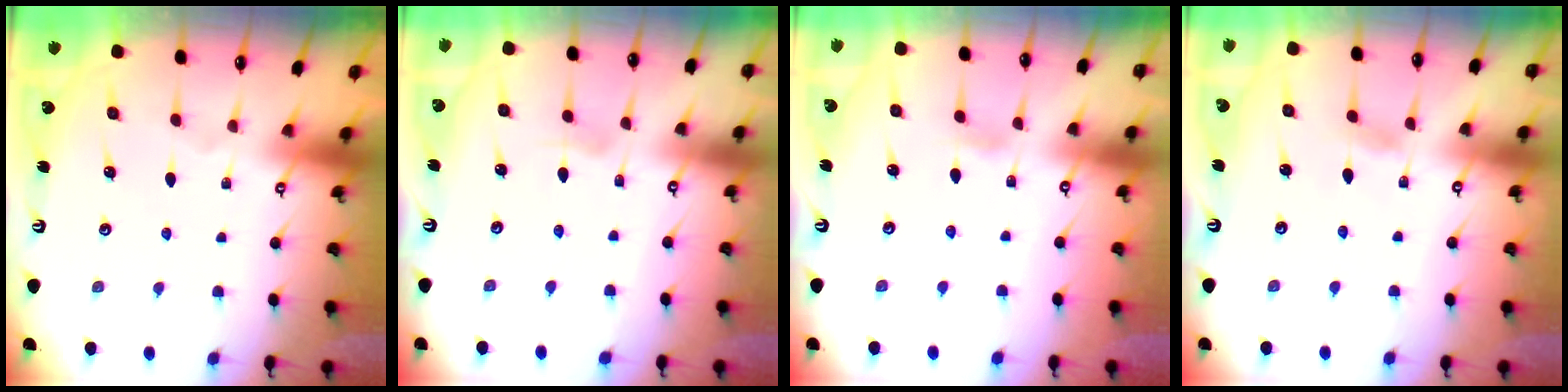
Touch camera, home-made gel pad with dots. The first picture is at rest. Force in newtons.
{"total": 3.4, "press": 3.4, "slide": 0.3}
{"total": 3.8, "press": 3.8, "slide": 0.5}
{"total": 6.0, "press": 6.0, "slide": 0.5}